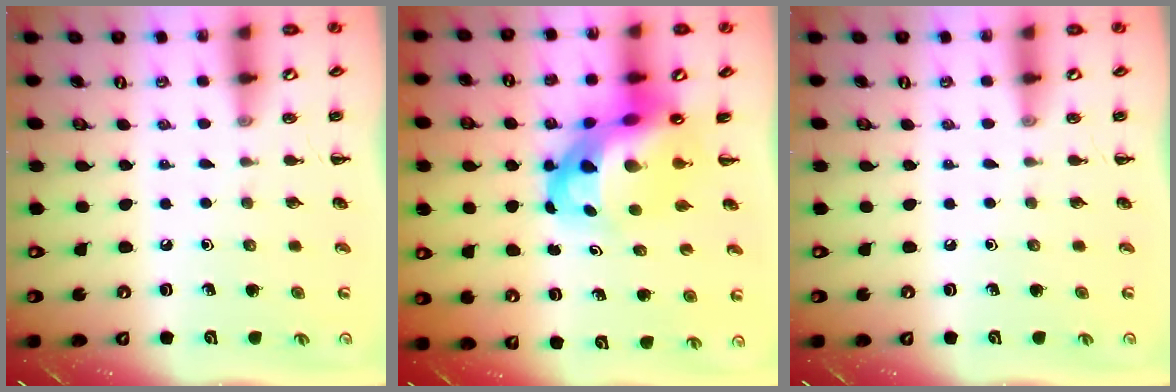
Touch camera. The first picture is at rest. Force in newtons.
{"total": 9.5, "press": 9.1, "slide": 2.7}
{"total": 0.0}